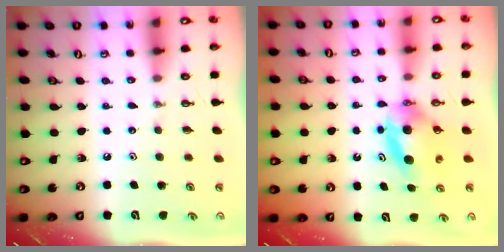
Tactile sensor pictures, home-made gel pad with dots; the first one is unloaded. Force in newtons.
{"total": 6.9, "press": 6.2, "slide": 3.1}